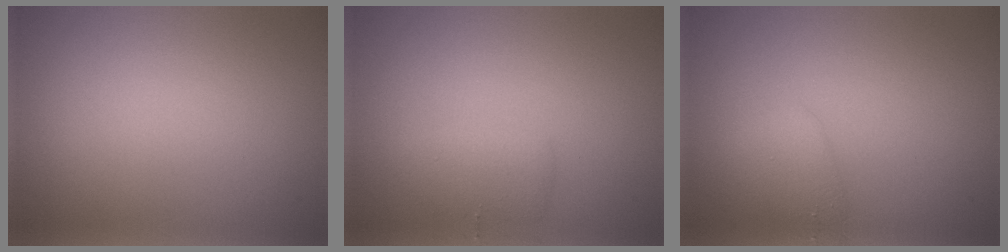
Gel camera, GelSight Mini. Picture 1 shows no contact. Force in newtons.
{"total": 1.7, "press": 1.7, "slide": 0.1}
{"total": 1.8, "press": 1.8, "slide": 0.2}